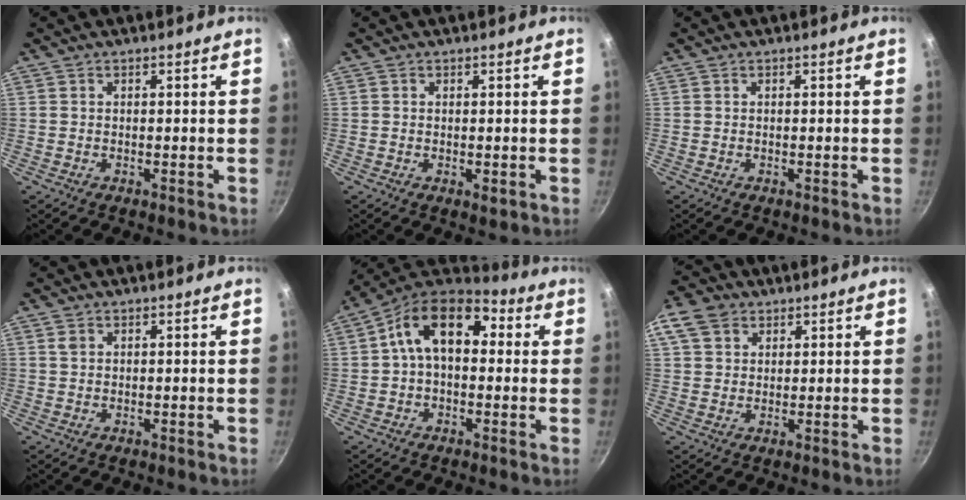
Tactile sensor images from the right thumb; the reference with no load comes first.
{"total": 1.0, "force": [-0.2, 0.4, 0.9], "torque": [-0.013, -0.005, -0.003]}
{"total": 0.0}
{"total": 1.2, "force": [0.5, 0.8, 0.7], "torque": [-0.012, 0.000, 0.010]}
{"total": 14.1, "force": [2.3, 9.1, 10.5], "torque": [-0.144, 0.032, 0.013]}
{"total": 7.0, "force": [3.3, 5.1, 3.4], "torque": [-0.050, 0.001, 0.052]}